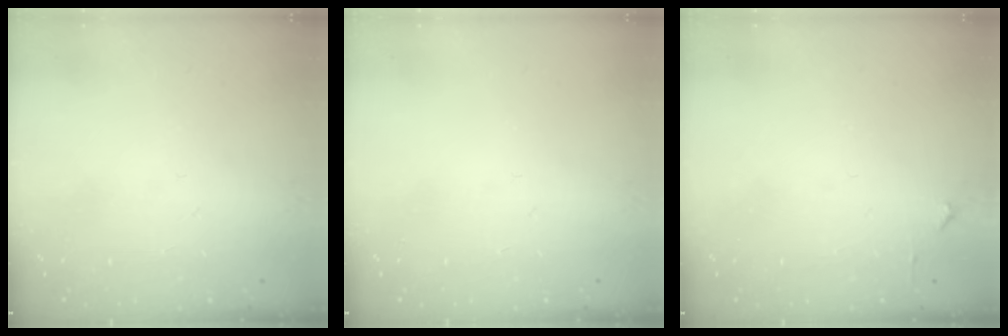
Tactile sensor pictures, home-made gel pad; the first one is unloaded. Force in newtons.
{"total": 0.0}
{"total": 3.0, "press": 3.0, "slide": 0.4}